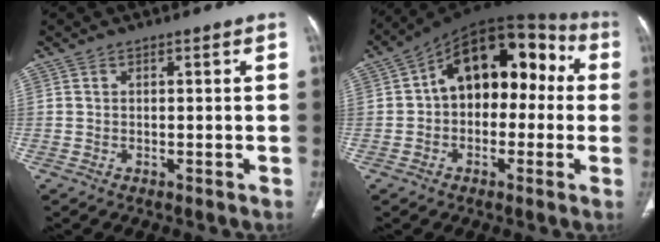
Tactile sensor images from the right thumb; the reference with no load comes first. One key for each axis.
{"total": 16.9, "fx": 1.4, "fy": 10.8, "fz": 13.0, "tx": -0.139, "ty": 0.058, "tz": 0.008}